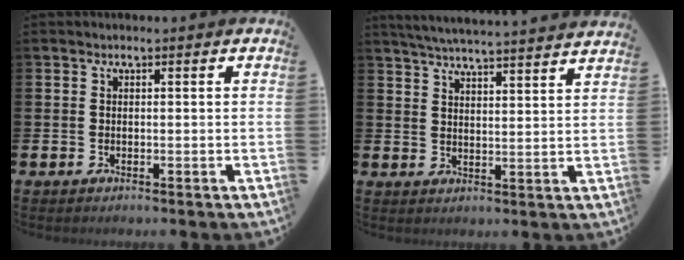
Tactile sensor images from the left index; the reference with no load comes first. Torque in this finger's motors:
{"motor_torque": [0.03, -1.45, 0.05, 0.03]}